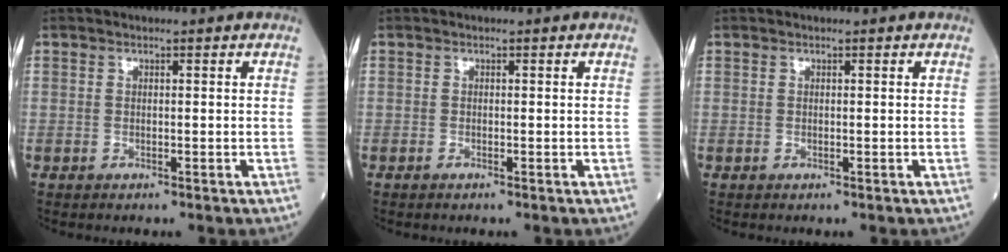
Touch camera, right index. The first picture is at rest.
{"total": 0.0}
{"total": 0.0}